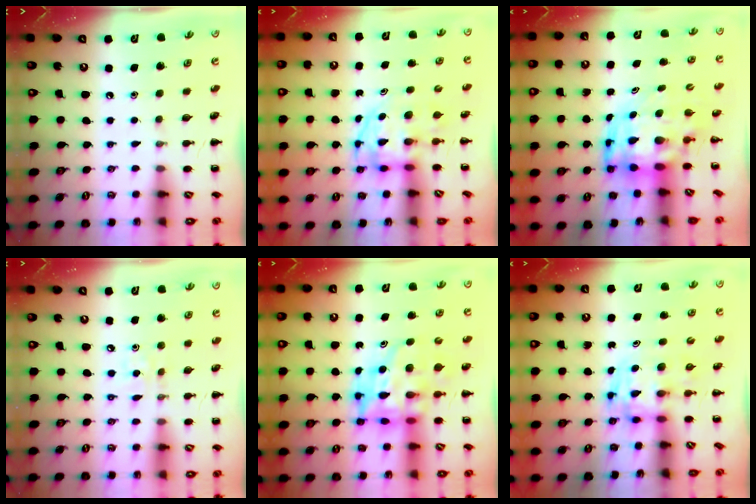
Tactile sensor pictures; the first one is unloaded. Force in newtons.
{"total": 3.5, "press": 3.4, "slide": 0.5}
{"total": 6.4, "press": 6.2, "slide": 1.6}
{"total": 1.8, "press": 1.7, "slide": 0.6}
{"total": 12.1, "press": 11.5, "slide": 3.6}
{"total": 3.6, "press": 3.6, "slide": 0.6}